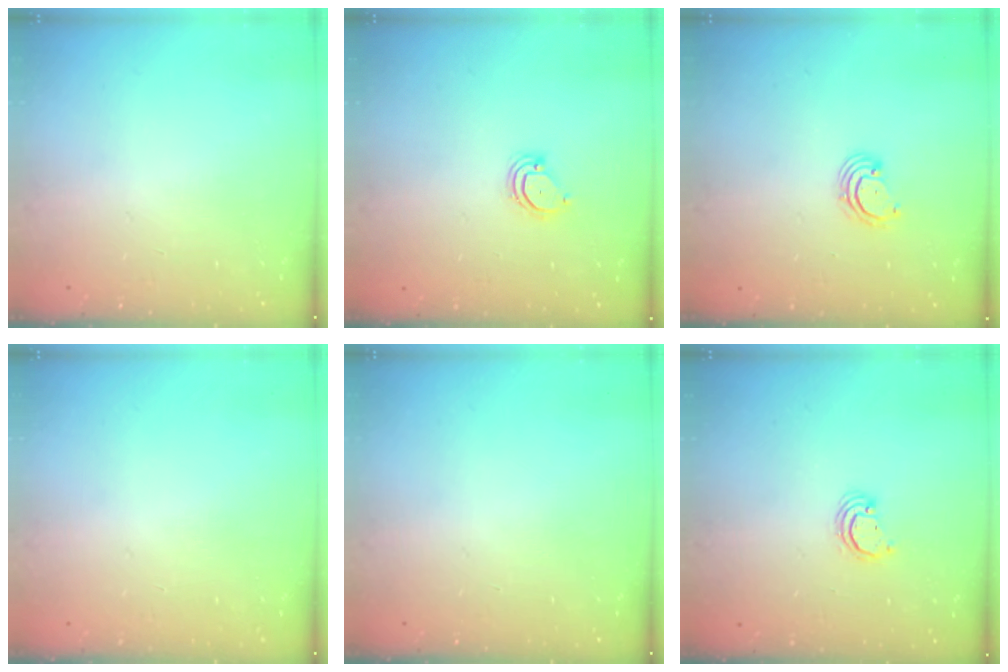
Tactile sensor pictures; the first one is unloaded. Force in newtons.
{"total": 3.5, "press": 3.5, "slide": 0.3}
{"total": 2.6, "press": 2.6, "slide": 0.3}
{"total": 0.0}
{"total": 0.0}
{"total": 2.7, "press": 2.7, "slide": 0.1}